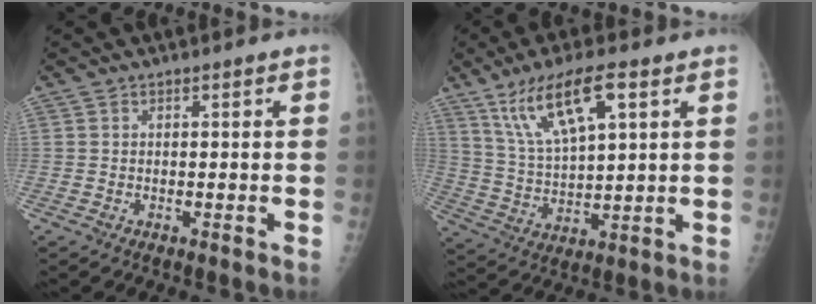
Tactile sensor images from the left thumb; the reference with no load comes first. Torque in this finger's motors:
{"motor_torque": [0.10, 0.44, -0.02, -0.17, 0.26]}